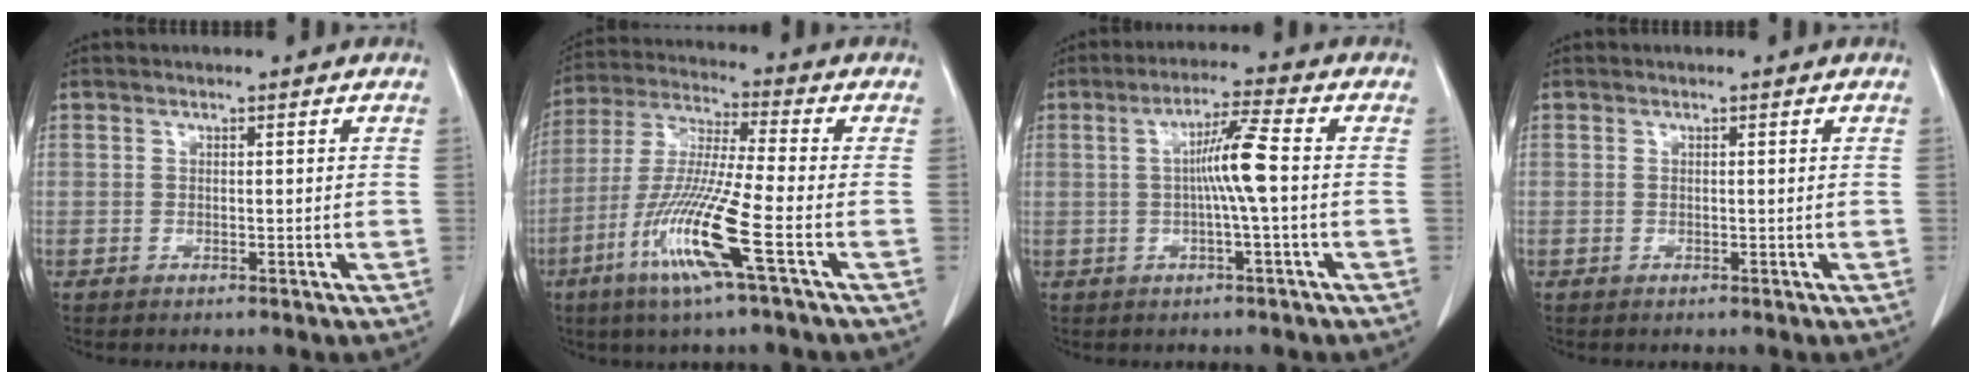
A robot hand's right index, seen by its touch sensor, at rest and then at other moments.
{"total": 13.5, "force": [-5.6, -0.7, 12.2], "torque": [-0.252, -0.022, -0.114]}
{"total": 6.4, "force": [-0.1, -0.7, 6.4], "torque": [-0.116, 0.008, -0.002]}
{"total": 0.0}